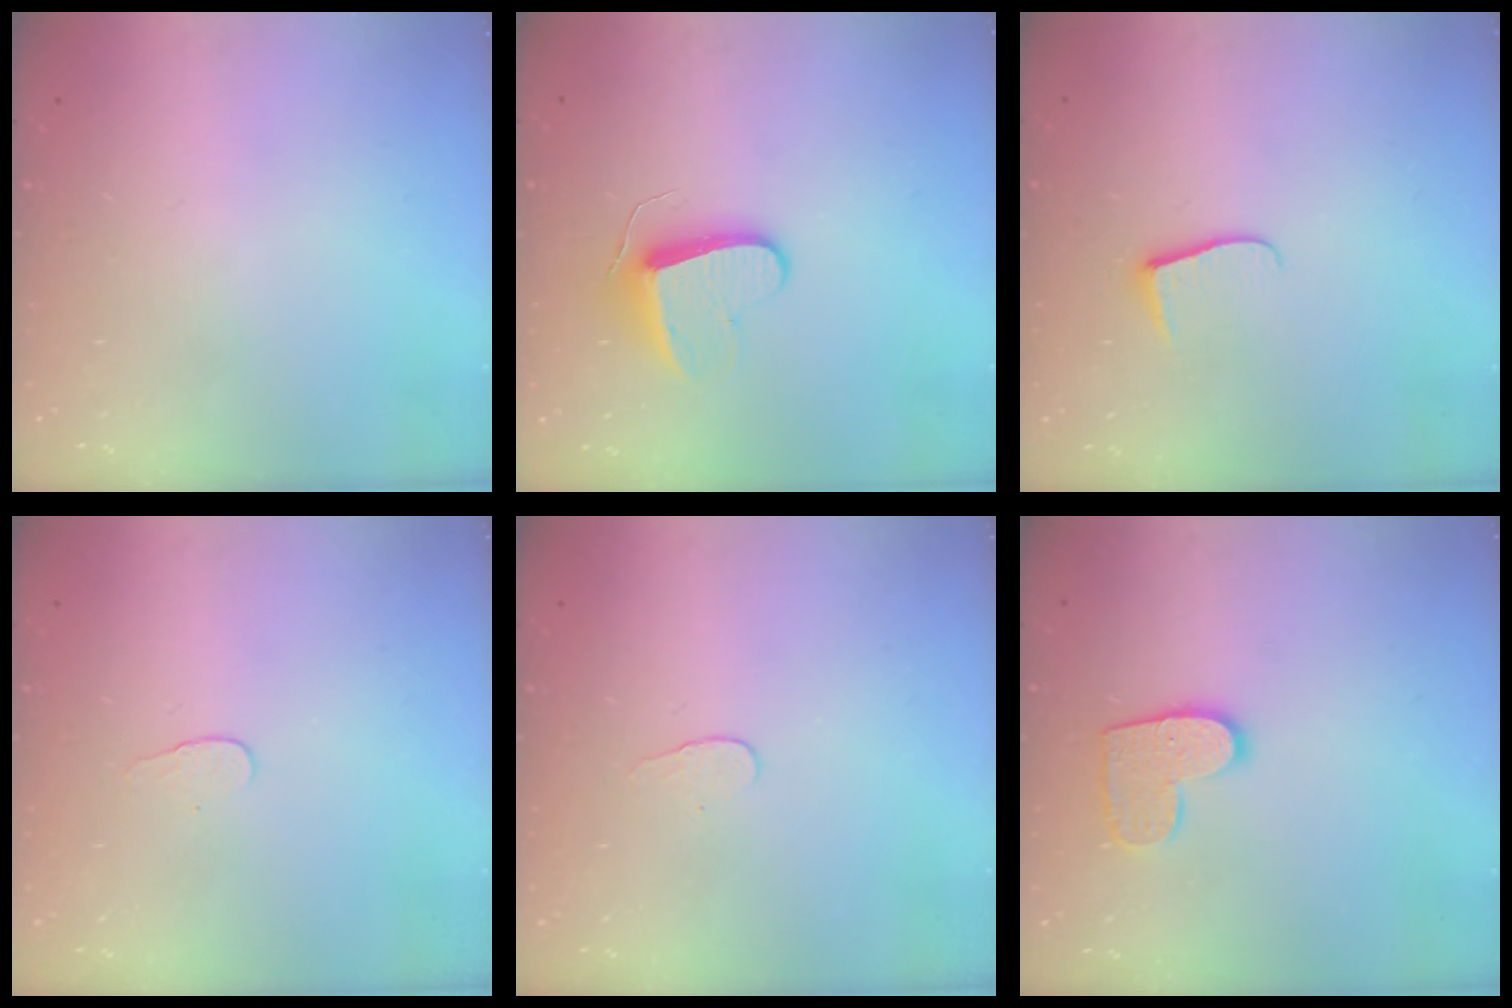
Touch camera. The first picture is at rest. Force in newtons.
{"total": 9.3, "press": 9.3, "slide": 0.6}
{"total": 5.5, "press": 5.5, "slide": 0.5}
{"total": 3.1, "press": 3.1, "slide": 0.3}
{"total": 3.1, "press": 3.1, "slide": 0.3}
{"total": 9.9, "press": 9.9, "slide": 0.4}